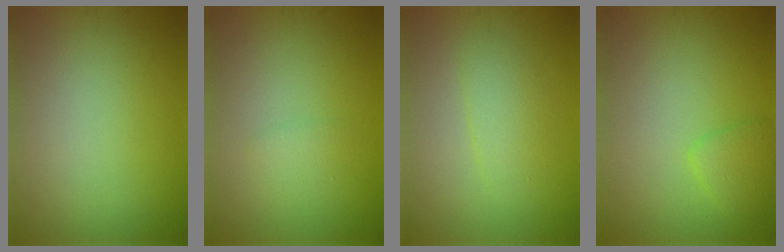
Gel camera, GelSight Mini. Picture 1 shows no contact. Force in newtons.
{"total": 1.0, "press": 1.0, "slide": 0.1}
{"total": 2.0, "press": 1.9, "slide": 0.1}
{"total": 1.7, "press": 1.7, "slide": 0.2}